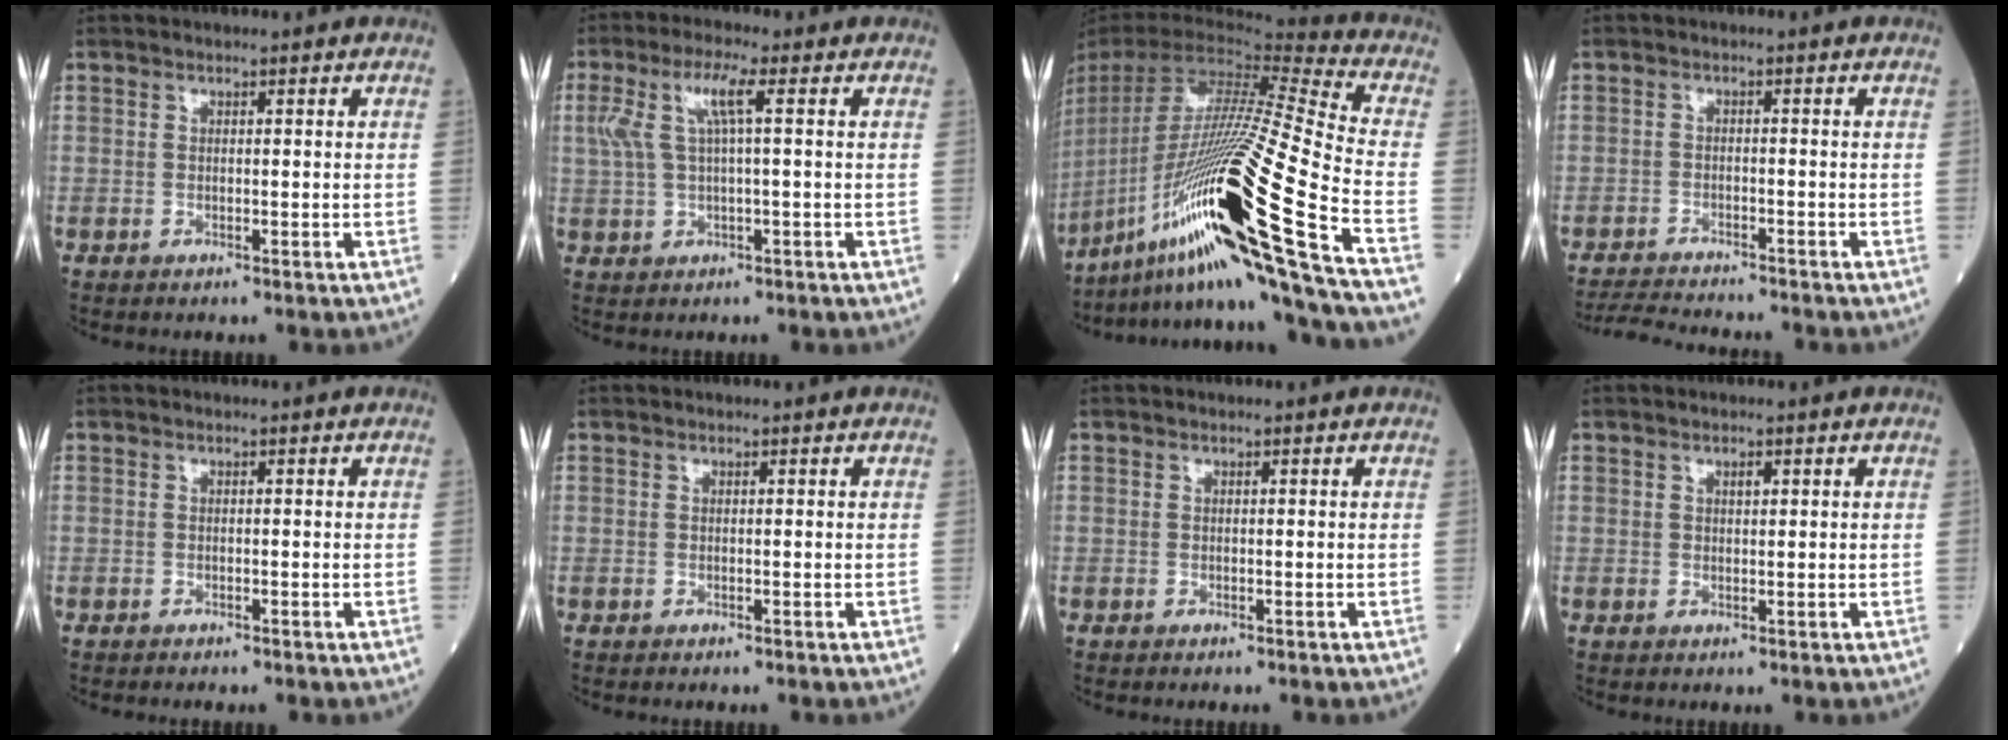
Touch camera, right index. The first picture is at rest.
{"total": 5.7, "force": [1.5, 0.5, 5.4], "torque": [-0.124, 0.025, 0.036]}
{"total": 31.7, "force": [-14.2, -0.8, 28.3], "torque": [-0.509, -0.045, -0.261]}
{"total": 6.5, "force": [-6.3, 0.0, 1.7], "torque": [-0.024, -0.019, -0.103]}
{"total": 0.7, "force": [-0.6, 0.1, 0.2], "torque": [-0.007, -0.002, -0.010]}
{"total": 1.1, "force": [-0.8, 0.0, 0.7], "torque": [-0.004, 0.001, -0.003]}
{"total": 0.0}
{"total": 0.9, "force": [0.4, 0.4, 0.7], "torque": [-0.011, -0.001, 0.007]}